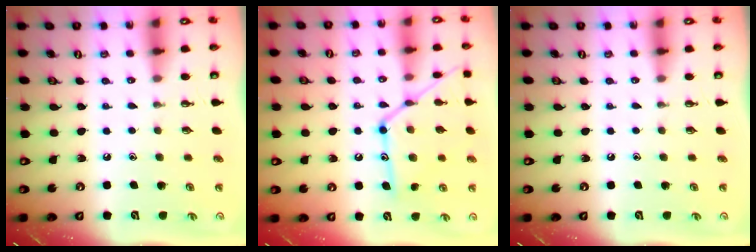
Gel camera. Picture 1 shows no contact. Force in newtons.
{"total": 17.5, "press": 17.4, "slide": 1.2}
{"total": 0.0}